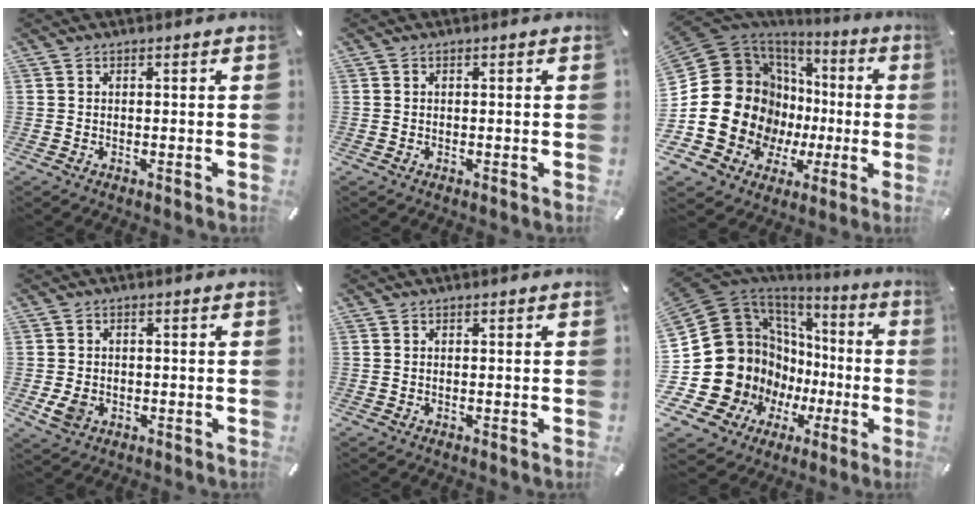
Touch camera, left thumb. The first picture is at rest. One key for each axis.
{"total": 0.0}
{"total": 20.5, "fx": 0.0, "fy": 17.5, "fz": 10.7, "tx": -0.221, "ty": -0.039, "tz": 0.026}
{"total": 3.9, "fx": -0.8, "fy": 3.1, "fz": 2.2, "tx": -0.058, "ty": -0.002, "tz": -0.016}
{"total": 0.0}
{"total": 22.2, "fx": 0.0, "fy": 17.9, "fz": 13.2, "tx": -0.251, "ty": -0.063, "tz": 0.056}